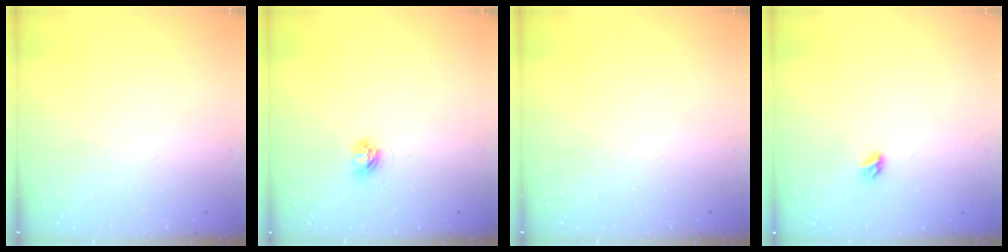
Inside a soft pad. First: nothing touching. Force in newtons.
{"total": 3.6, "press": 3.6, "slide": 0.5}
{"total": 0.0}
{"total": 3.8, "press": 3.8, "slide": 0.7}